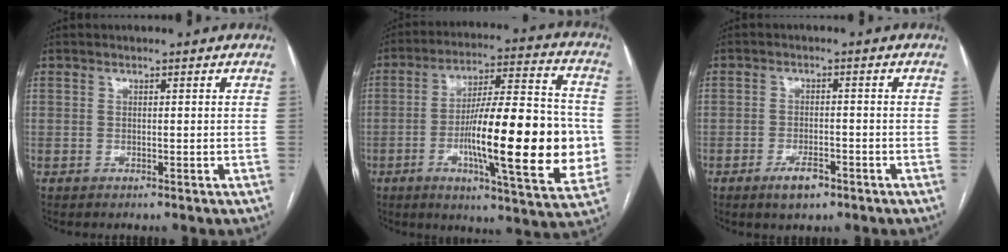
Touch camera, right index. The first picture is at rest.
{"total": 22.5, "force": [-3.6, 3.6, 21.9], "torque": [-0.311, 0.007, -0.051]}
{"total": 3.8, "force": [-2.4, 1.5, 2.6], "torque": [-0.047, 0.001, -0.038]}